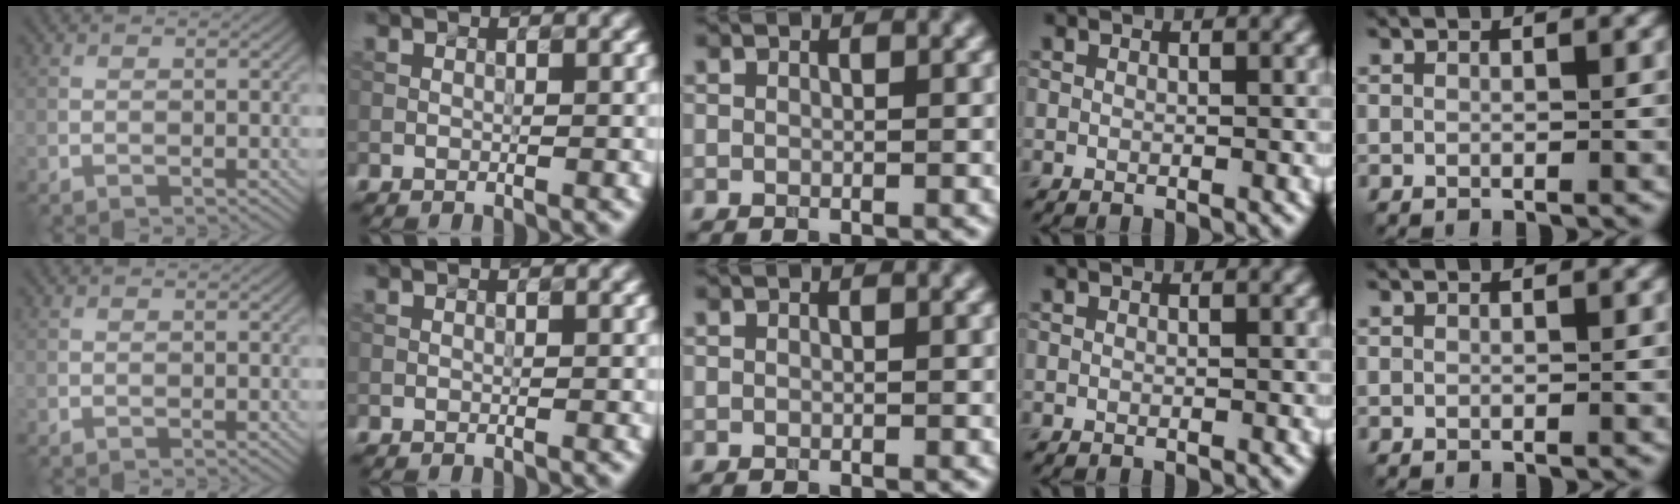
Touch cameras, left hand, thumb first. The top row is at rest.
{}